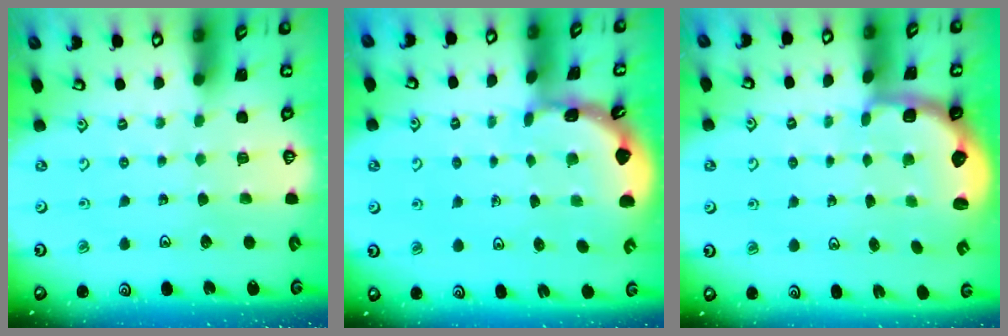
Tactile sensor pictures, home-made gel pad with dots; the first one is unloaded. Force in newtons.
{"total": 1.7, "press": 1.7, "slide": 0.1}
{"total": 2.6, "press": 2.0, "slide": 1.7}